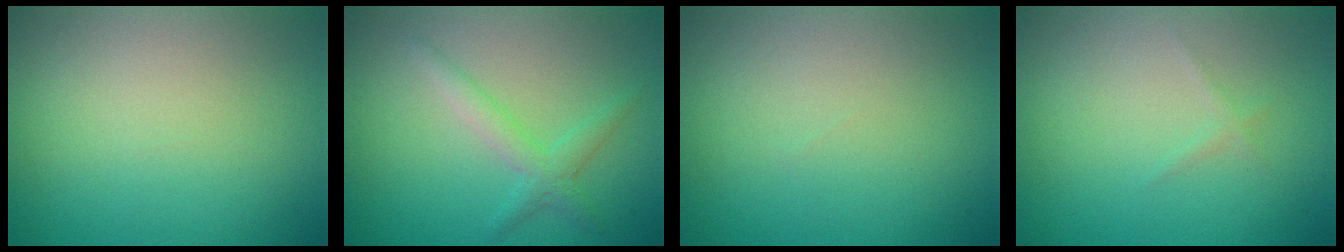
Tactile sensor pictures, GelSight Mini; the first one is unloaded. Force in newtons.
{"total": 2.1, "press": 2.1, "slide": 0.1}
{"total": 0.0}
{"total": 0.6, "press": 0.6, "slide": 0.0}